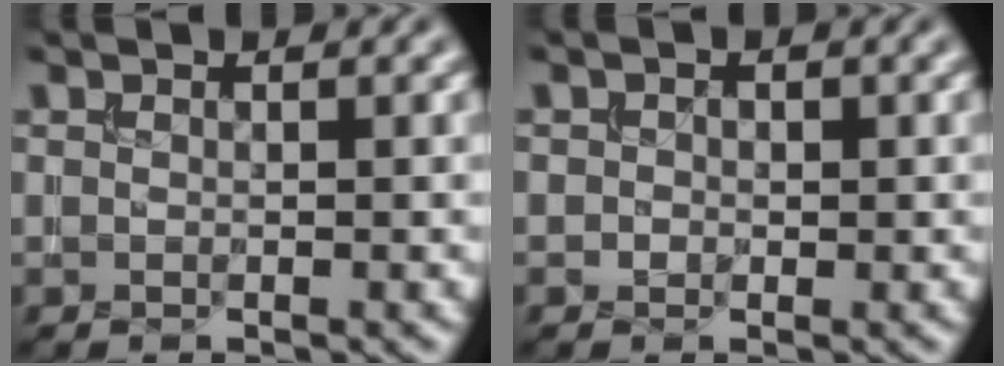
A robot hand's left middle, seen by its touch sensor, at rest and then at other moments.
{"total": 0.8, "force": [0.0, 0.8, 0.2], "torque": [-0.002, -0.005, -0.004]}